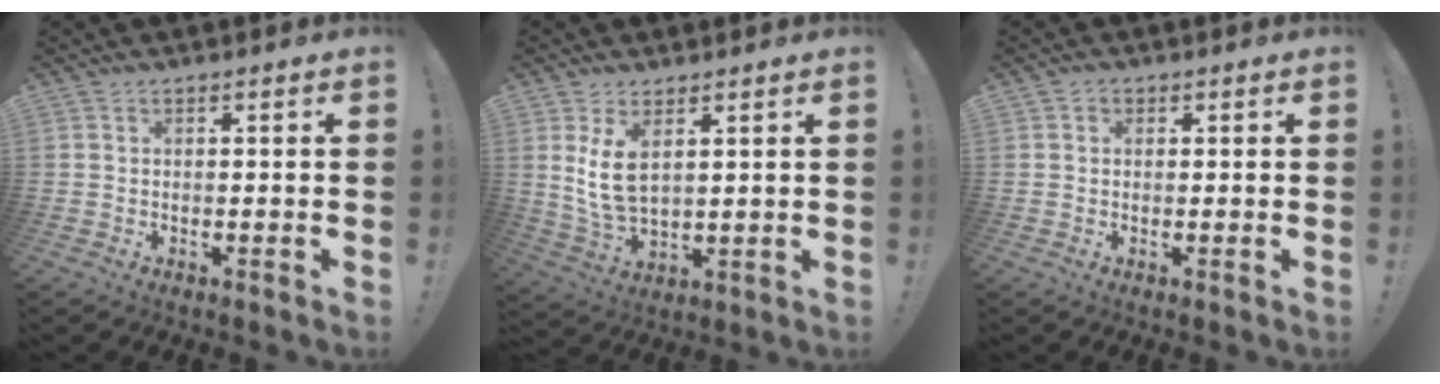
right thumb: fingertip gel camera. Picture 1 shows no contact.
{"total": 8.6, "force": [3.3, 4.5, 6.5], "torque": [-0.123, -0.016, 0.061]}
{"total": 1.3, "force": [0.2, 1.2, 0.5], "torque": [-0.011, 0.005, 0.002]}